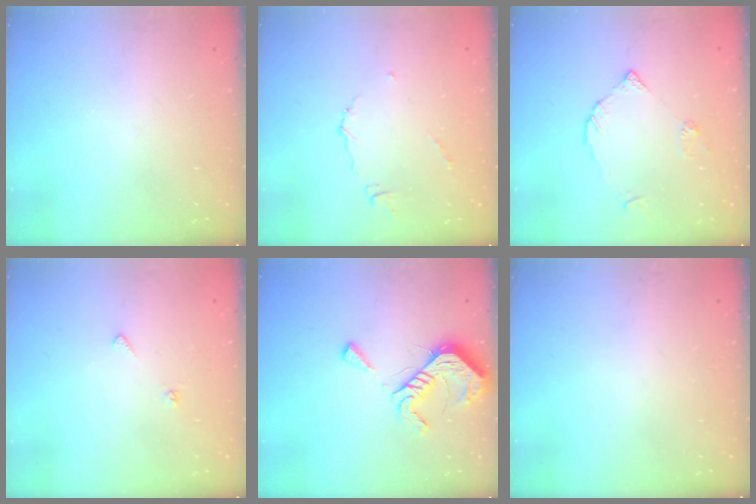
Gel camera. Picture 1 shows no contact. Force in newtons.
{"total": 4.3, "press": 4.3, "slide": 0.3}
{"total": 3.9, "press": 3.8, "slide": 0.4}
{"total": 3.6, "press": 3.5, "slide": 0.4}
{"total": 12.3, "press": 12.2, "slide": 1.5}
{"total": 0.0}